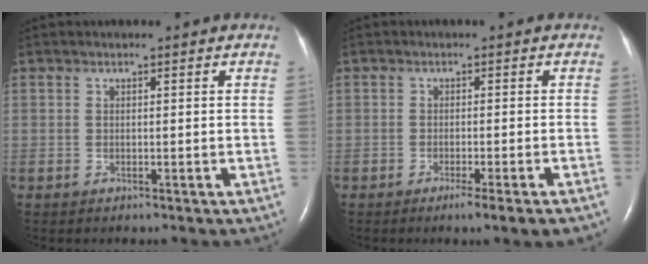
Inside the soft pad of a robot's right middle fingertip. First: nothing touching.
{"total": 3.9, "force": [-2.5, -0.4, 3.0], "torque": [-0.036, -0.010, -0.034]}